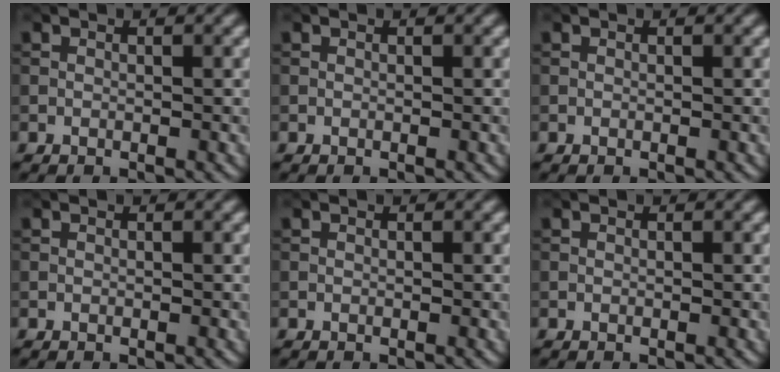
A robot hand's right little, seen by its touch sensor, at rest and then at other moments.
{"total": 0.0}
{"total": 0.0}
{"total": 0.0}
{"total": 0.0}
{"total": 0.0}